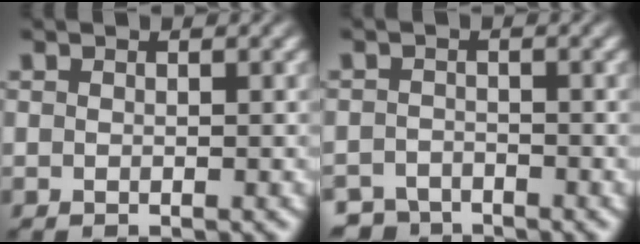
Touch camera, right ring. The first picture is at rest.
{"total": 3.0, "force": [-2.8, 1.0, -0.3], "torque": [0.011, -0.018, -0.049]}